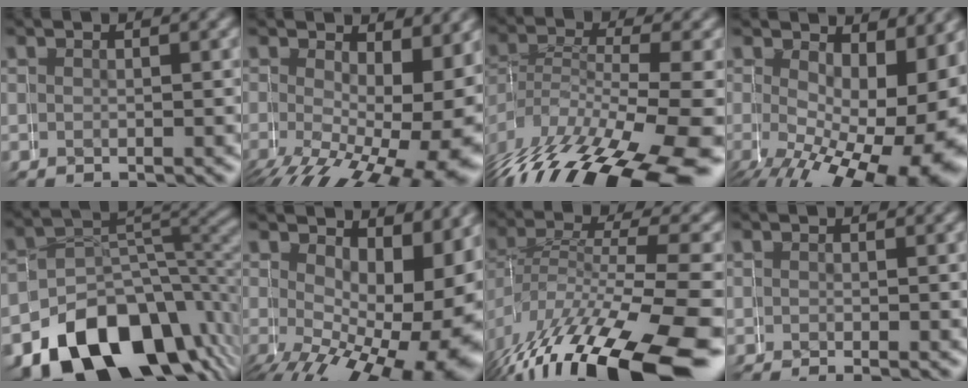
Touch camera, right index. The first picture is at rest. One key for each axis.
{"total": 9.4, "fx": -1.3, "fy": 4.4, "fz": 8.2, "tx": -0.111, "ty": -0.038, "tz": 0.002}
{"total": 8.3, "fx": -3.7, "fy": 4.5, "fz": 5.9, "tx": -0.103, "ty": -0.033, "tz": -0.035}
{"total": 10.5, "fx": -1.5, "fy": 5.1, "fz": 9.0, "tx": -0.119, "ty": -0.048, "tz": 0.008}
{"total": 13.3, "fx": -7.6, "fy": 8.4, "fz": 7.0, "tx": -0.093, "ty": -0.030, "tz": -0.113}
{"total": 10.2, "fx": -0.4, "fy": 5.2, "fz": 8.8, "tx": -0.111, "ty": -0.037, "tz": 0.019}
{"total": 8.6, "fx": -5.0, "fy": 3.2, "fz": 6.2, "tx": -0.124, "ty": -0.028, "tz": -0.055}
{"total": 0.8, "fx": -0.6, "fy": -0.1, "fz": 0.5, "tx": -0.003, "ty": -0.001, "tz": -0.011}